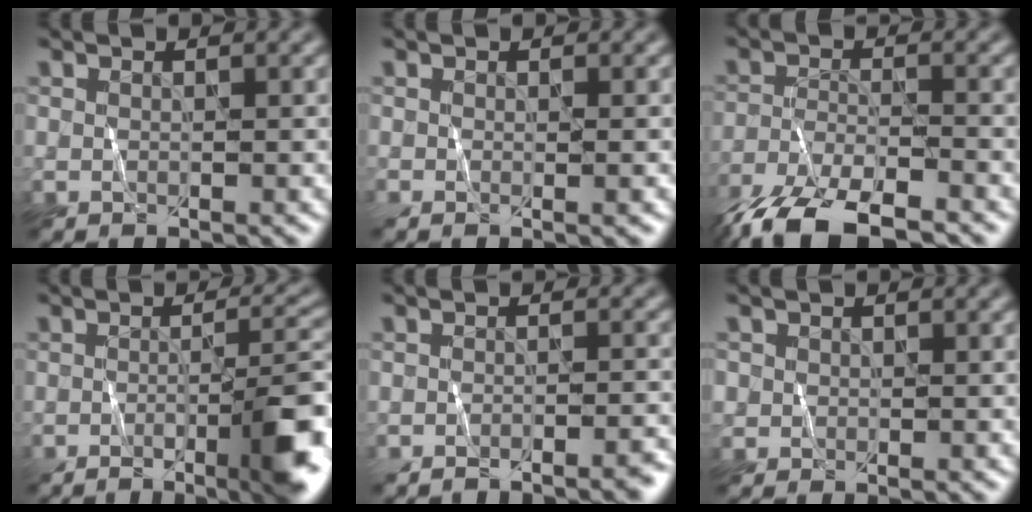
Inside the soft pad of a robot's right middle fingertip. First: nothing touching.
{"total": 0.5, "force": [-0.1, 0.1, 0.5], "torque": [0.001, 0.000, -0.003]}
{"total": 7.0, "force": [-5.8, 1.7, 3.5], "torque": [-0.059, -0.006, -0.112]}
{"total": 7.5, "force": [-3.0, 1.6, 6.7], "torque": [-0.074, 0.006, -0.046]}
{"total": 2.3, "force": [-2.1, 0.2, 0.9], "torque": [0.002, 0.002, -0.036]}
{"total": 0.8, "force": [-0.1, 0.8, -0.2], "torque": [0.012, -0.001, -0.003]}